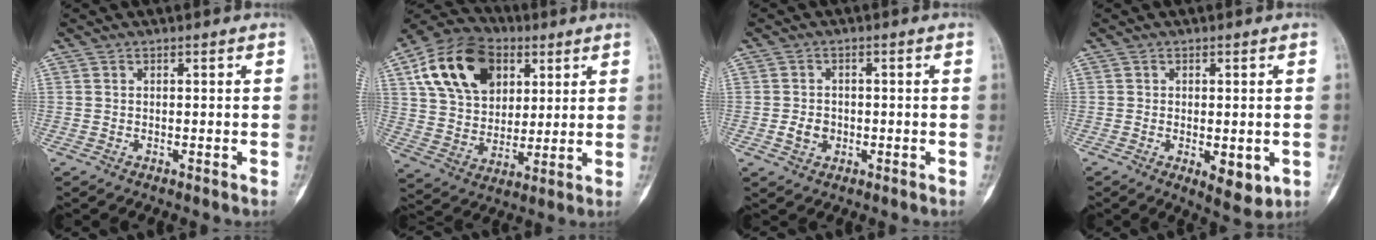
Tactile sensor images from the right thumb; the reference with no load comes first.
{"total": 19.4, "force": [7.5, 13.5, 11.7], "torque": [-0.188, -0.006, 0.131]}
{"total": 3.1, "force": [-0.7, 2.6, 1.6], "torque": [-0.021, 0.006, -0.011]}
{"total": 6.1, "force": [-1.6, 2.7, 5.2], "torque": [-0.067, -0.014, -0.015]}